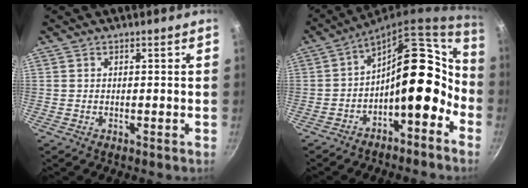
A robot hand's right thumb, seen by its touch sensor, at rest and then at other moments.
{"total": 14.9, "force": [-4.5, 8.4, 11.5], "torque": [-0.115, 0.077, -0.070]}